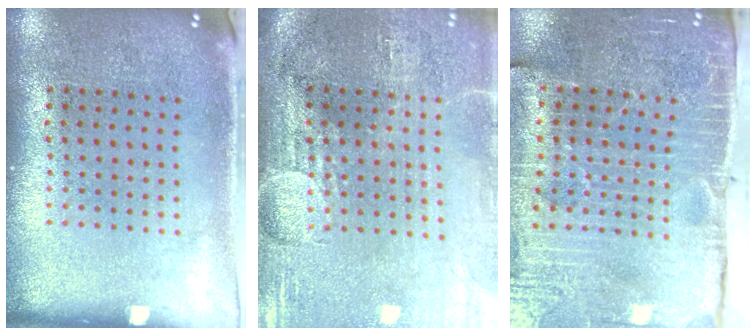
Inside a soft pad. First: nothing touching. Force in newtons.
{"total": 4.5, "press": 3.8, "slide": 2.4}
{"total": 3.8, "press": 3.7, "slide": 0.9}